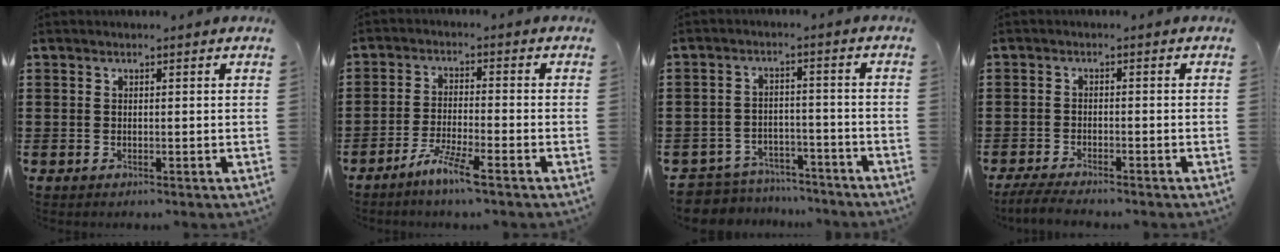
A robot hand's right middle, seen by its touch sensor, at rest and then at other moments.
{"total": 5.0, "force": [-4.0, -0.1, 2.9], "torque": [-0.067, -0.009, -0.078]}
{"total": 5.6, "force": [-5.5, 1.1, 0.0], "torque": [-0.015, 0.010, -0.117]}
{"total": 3.4, "force": [-3.3, 0.3, 0.8], "torque": [-0.028, -0.006, -0.072]}